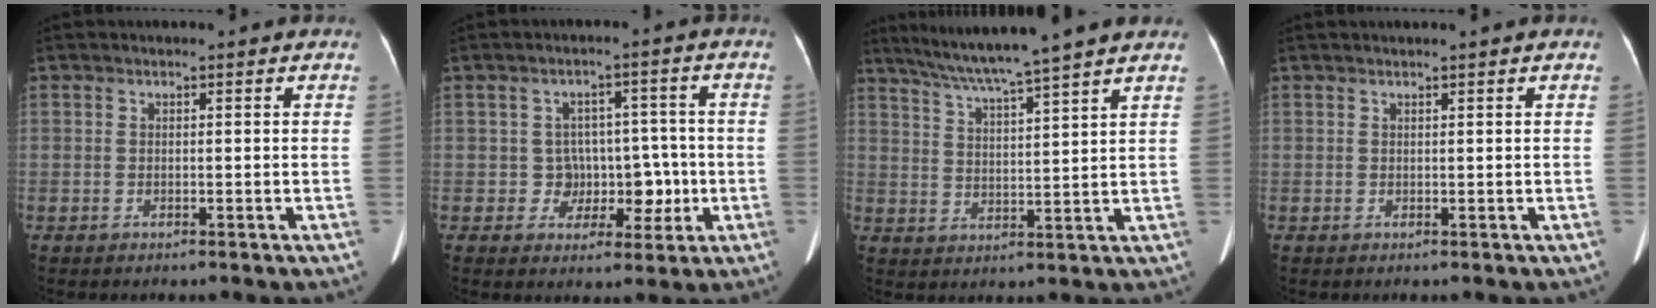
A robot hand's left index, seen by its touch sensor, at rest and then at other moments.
{"total": 5.7, "force": [-0.9, 5.3, 1.9], "torque": [-0.010, 0.026, -0.007]}
{"total": 11.3, "force": [9.7, -1.7, 5.7], "torque": [-0.101, 0.015, 0.152]}
{"total": 1.3, "force": [1.1, -0.3, 0.5], "torque": [-0.008, 0.019, 0.024]}